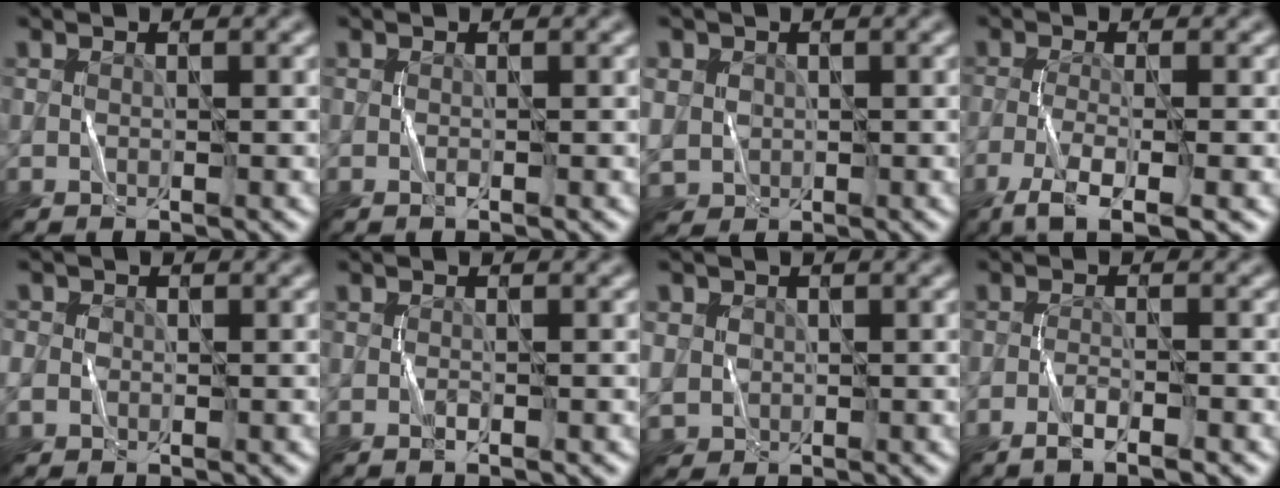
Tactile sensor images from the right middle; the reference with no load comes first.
{"total": 0.0}
{"total": 3.3, "force": [0.5, 3.1, 1.1], "torque": [-0.043, 0.007, 0.008]}
{"total": 4.5, "force": [-2.7, 0.7, 3.6], "torque": [-0.073, -0.004, -0.054]}
{"total": 3.5, "force": [-0.4, 3.2, 1.4], "torque": [-0.036, 0.014, -0.025]}
{"total": 0.5, "force": [-0.4, -0.1, 0.3], "torque": [-0.009, 0.003, -0.005]}
{"total": 2.9, "force": [0.4, 2.8, 0.8], "torque": [-0.035, 0.006, 0.008]}
{"total": 2.3, "force": [-1.7, 0.1, 1.5], "torque": [-0.032, 0.004, -0.032]}